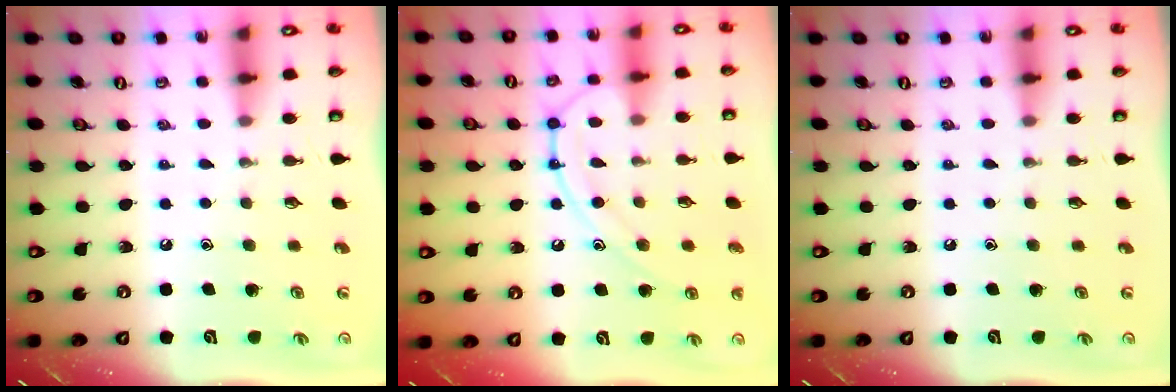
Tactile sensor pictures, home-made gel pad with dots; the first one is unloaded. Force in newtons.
{"total": 11.5, "press": 11.5, "slide": 0.8}
{"total": 0.0}